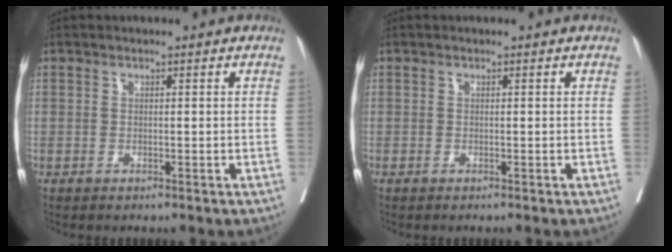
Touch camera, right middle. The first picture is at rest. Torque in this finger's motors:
{"motor_torque": [0.17, 0.11, -0.03, -0.01]}